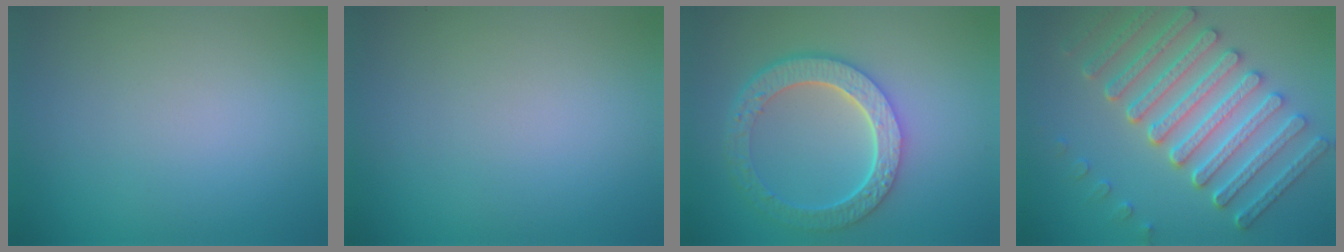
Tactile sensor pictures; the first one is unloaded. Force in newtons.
{"total": 0.0}
{"total": 6.0, "press": 4.4, "slide": 4.1}
{"total": 7.7, "press": 6.5, "slide": 4.0}